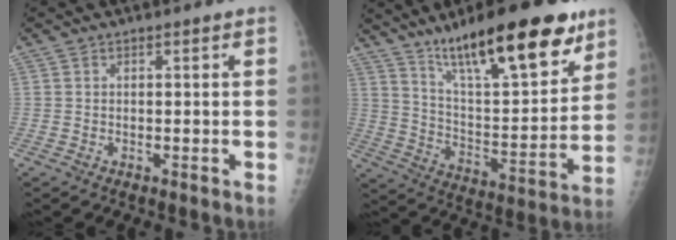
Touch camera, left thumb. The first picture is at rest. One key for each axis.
{"total": 24.1, "fx": 15.8, "fy": 6.7, "fz": 17.0, "tx": -0.236, "ty": -0.061, "tz": 0.261}